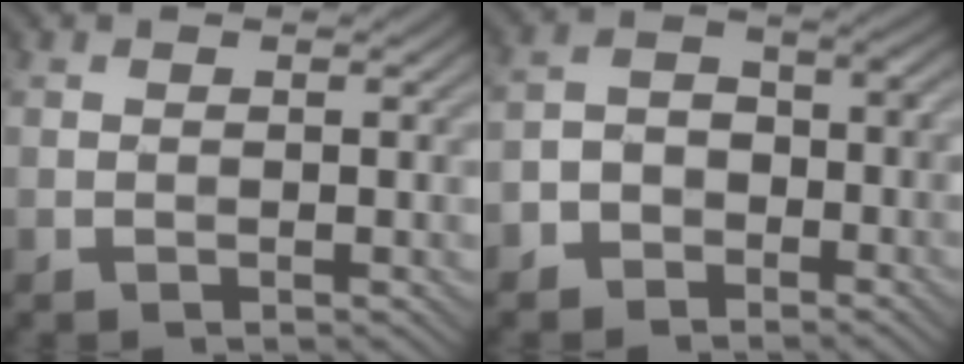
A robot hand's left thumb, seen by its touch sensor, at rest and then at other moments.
{"total": 5.1, "force": [-3.3, 3.3, 2.0], "torque": [-0.036, 0.006, -0.071]}